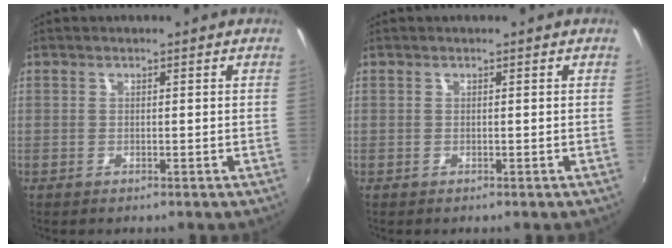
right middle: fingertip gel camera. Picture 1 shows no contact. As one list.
[{"total": 0.0}]